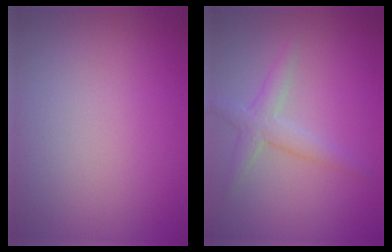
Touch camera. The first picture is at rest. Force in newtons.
{"total": 2.5, "press": 2.5, "slide": 0.1}